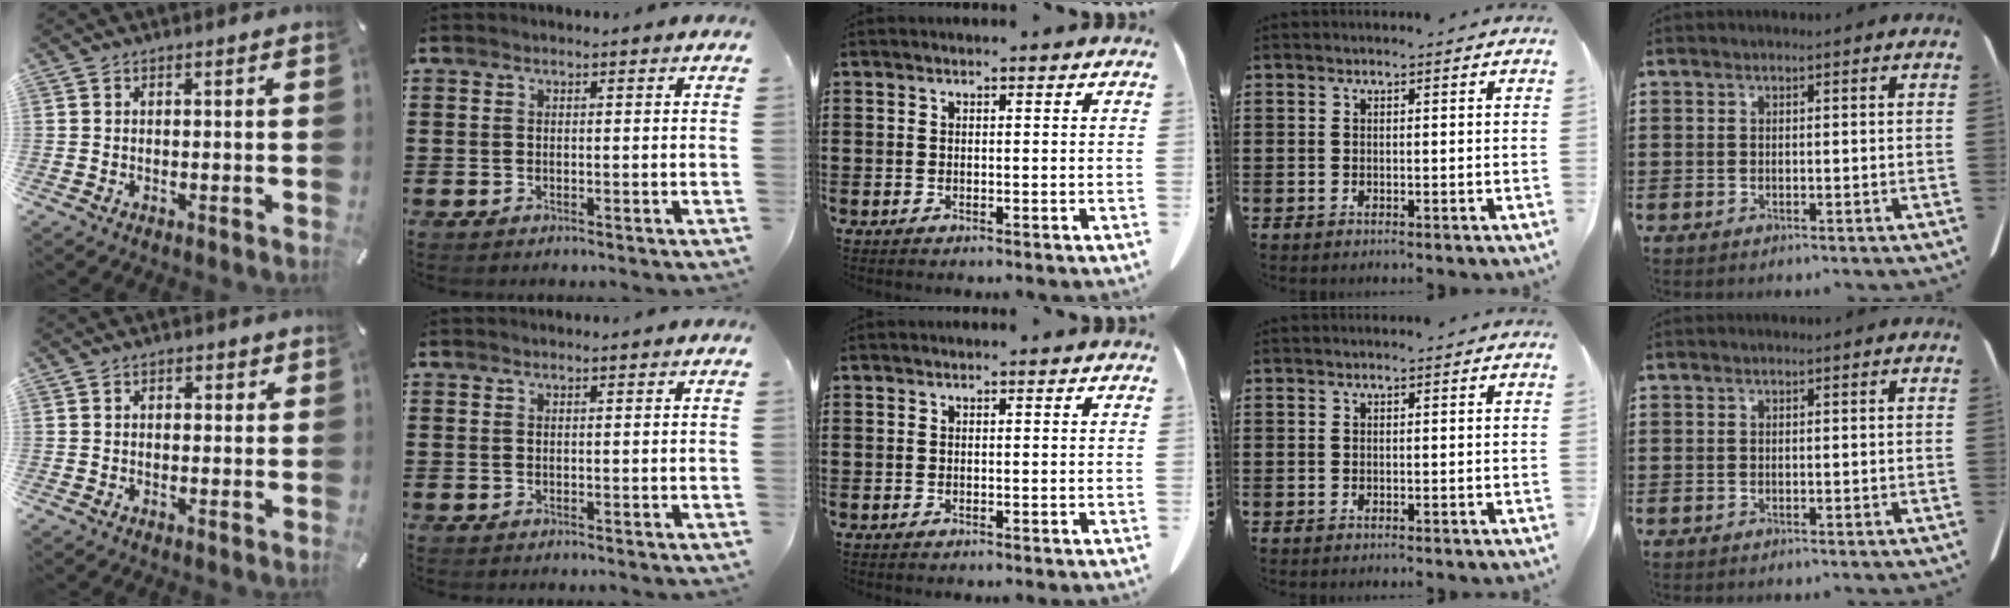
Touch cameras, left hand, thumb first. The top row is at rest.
{"thumb": {"total": 1.6, "force": [0.2, 1.2, 1.0], "torque": [-0.011, 0.005, 0.000]}}